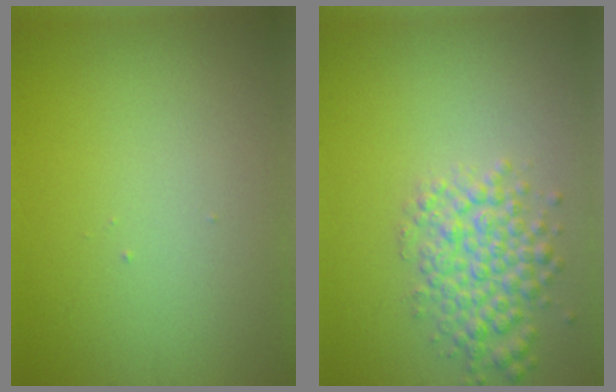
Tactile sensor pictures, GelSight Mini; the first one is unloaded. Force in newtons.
{"total": 4.0, "press": 4.0, "slide": 0.2}